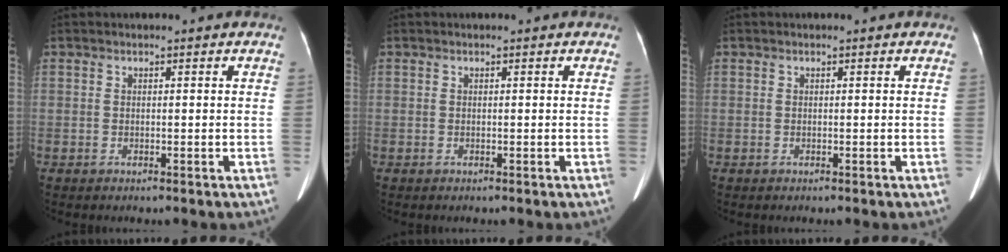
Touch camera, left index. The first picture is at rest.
{"total": 0.0}
{"total": 0.0}